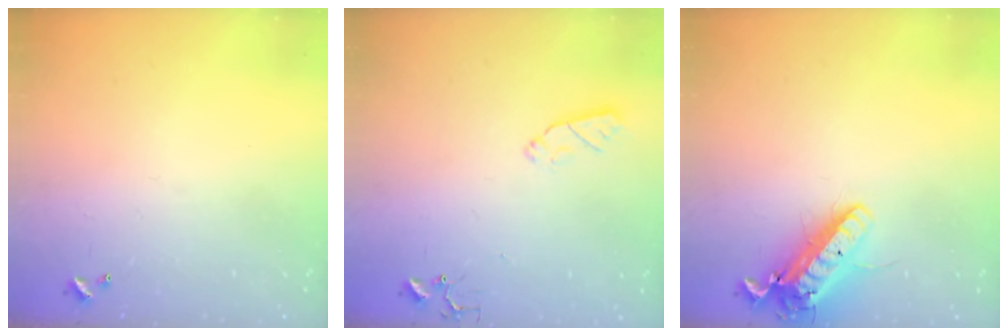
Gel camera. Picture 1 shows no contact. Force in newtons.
{"total": 5.5, "press": 5.5, "slide": 0.4}
{"total": 15.3, "press": 15.1, "slide": 2.8}